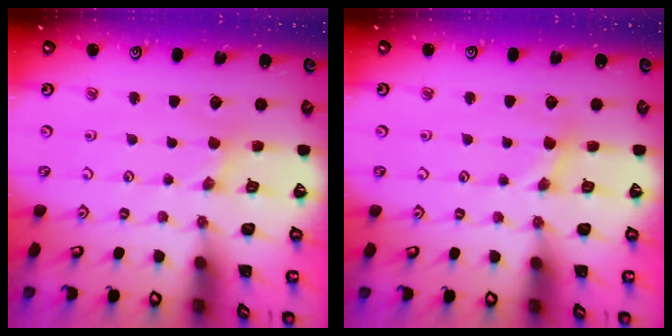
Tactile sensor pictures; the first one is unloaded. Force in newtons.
{"total": 2.1, "press": 2.0, "slide": 0.3}